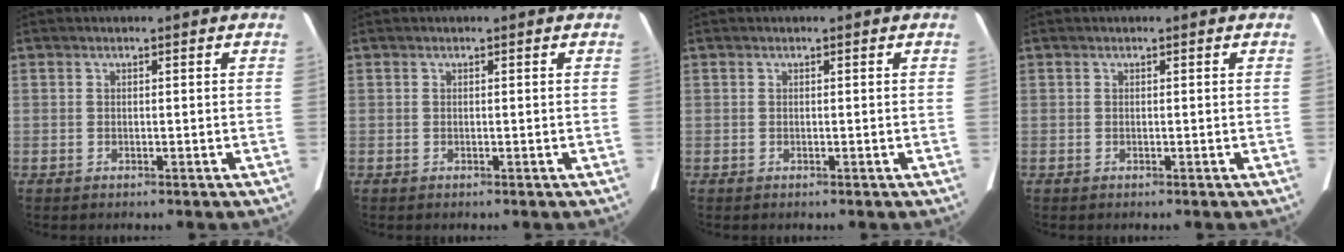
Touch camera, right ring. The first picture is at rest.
{"total": 0.0}
{"total": 0.0}
{"total": 0.0}